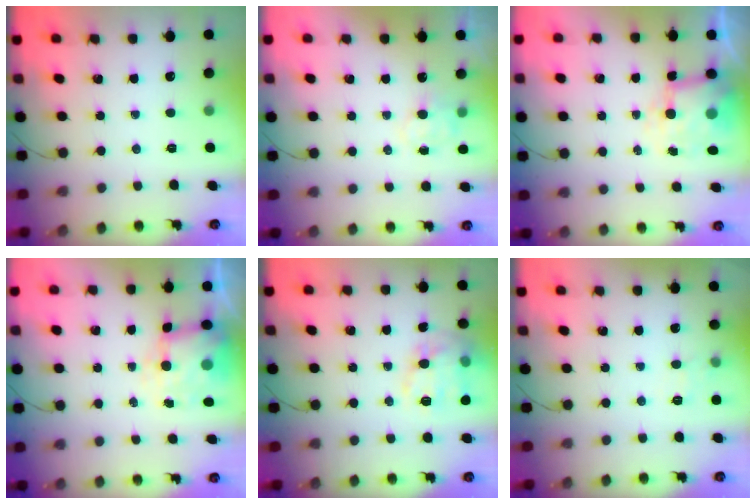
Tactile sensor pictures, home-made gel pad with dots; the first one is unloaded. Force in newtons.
{"total": 5.2, "press": 5.1, "slide": 0.8}
{"total": 6.5, "press": 6.5, "slide": 0.5}
{"total": 6.0, "press": 5.9, "slide": 0.8}
{"total": 15.8, "press": 15.7, "slide": 1.0}
{"total": 6.4, "press": 6.2, "slide": 1.6}